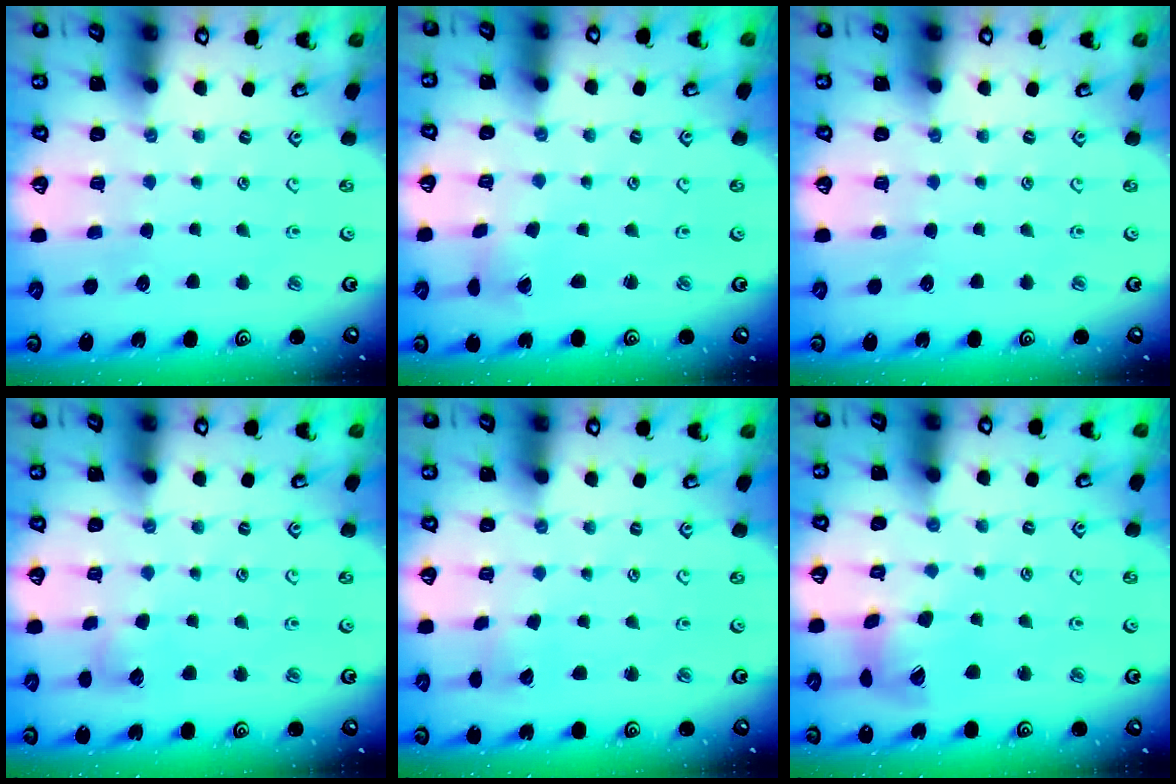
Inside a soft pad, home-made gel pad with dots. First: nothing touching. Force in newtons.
{"total": 0.7, "press": 0.7, "slide": 0.1}
{"total": 0.0}
{"total": 6.7, "press": 6.7, "slide": 0.6}
{"total": 2.7, "press": 2.7, "slide": 0.2}
{"total": 13.0, "press": 12.9, "slide": 1.5}